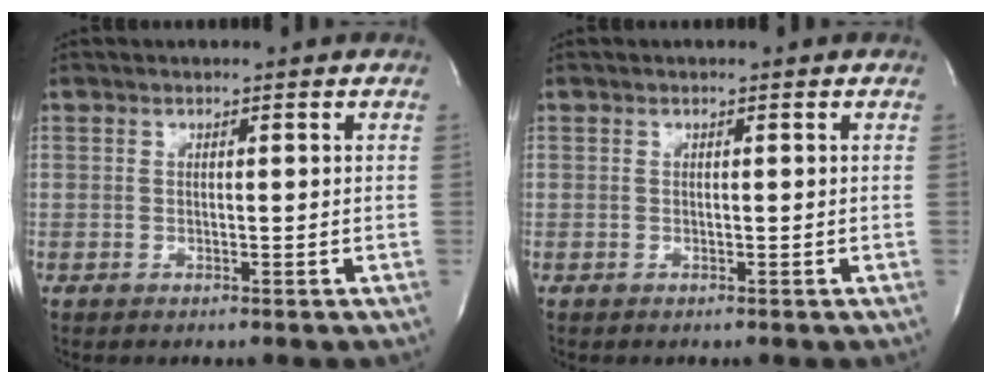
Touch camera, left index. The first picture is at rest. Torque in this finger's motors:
{"motor_torque": [0.00, 0.00, 0.00, 0.00]}